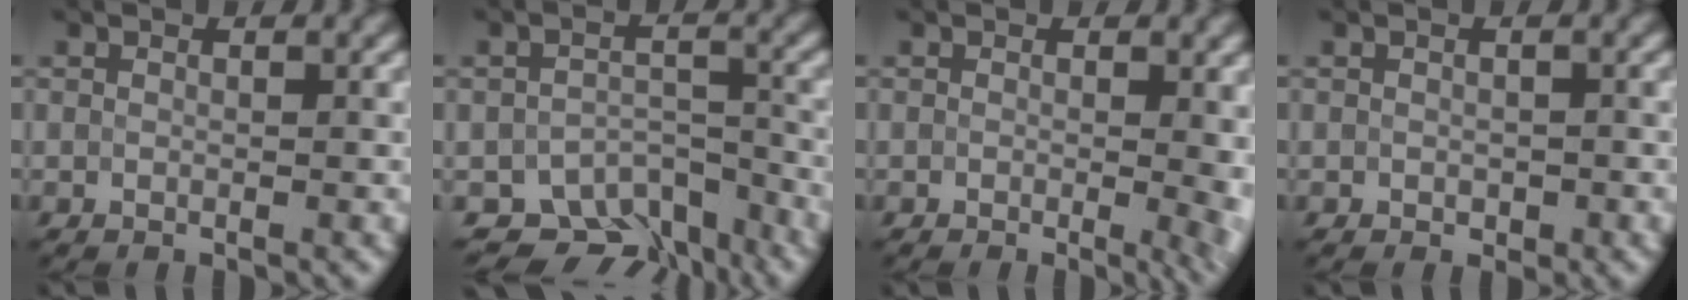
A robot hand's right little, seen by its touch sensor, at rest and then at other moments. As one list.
[{"total": 6.0, "force": [-5.2, 2.4, 1.6], "torque": [-0.016, -0.014, -0.070]}, {"total": 3.8, "force": [-0.2, 1.1, 3.7], "torque": [-0.021, 0.004, 0.005]}, {"total": 0.5, "force": [-0.4, -0.1, -0.3], "torque": [-0.001, -0.002, 0.007]}]